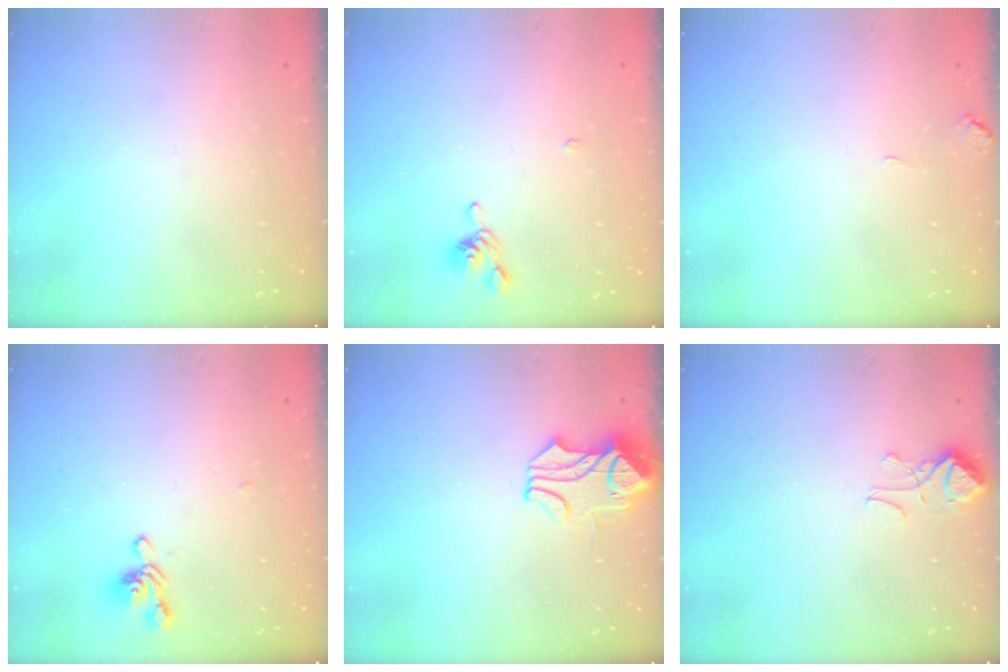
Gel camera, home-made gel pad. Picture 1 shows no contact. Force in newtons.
{"total": 4.2, "press": 4.1, "slide": 0.4}
{"total": 0.5, "press": 0.3, "slide": 0.5}
{"total": 1.8, "press": 1.6, "slide": 0.9}
{"total": 0.9, "press": 0.7, "slide": 0.5}
{"total": 2.9, "press": 2.8, "slide": 0.8}